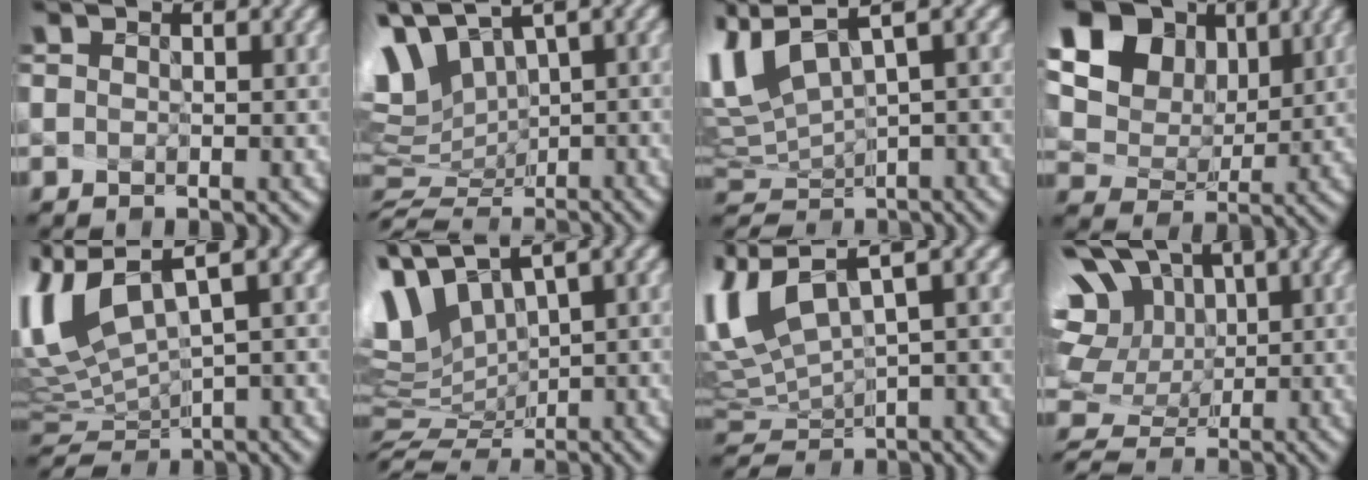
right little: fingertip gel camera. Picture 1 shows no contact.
{"total": 5.2, "force": [0.6, 3.5, 3.8], "torque": [-0.117, -0.005, 0.057]}
{"total": 5.1, "force": [2.1, 1.4, 4.4], "torque": [-0.135, -0.022, 0.071]}
{"total": 13.7, "force": [6.6, 10.2, 6.3], "torque": [-0.171, 0.010, 0.158]}
{"total": 5.6, "force": [1.3, 1.5, 5.3], "torque": [-0.151, -0.014, 0.050]}
{"total": 4.7, "force": [1.5, 2.5, 3.7], "torque": [-0.123, -0.012, 0.049]}
{"total": 5.7, "force": [1.6, 1.5, 5.3], "torque": [-0.152, -0.016, 0.057]}
{"total": 8.3, "force": [0.4, 6.7, 4.9], "torque": [-0.152, 0.011, 0.011]}